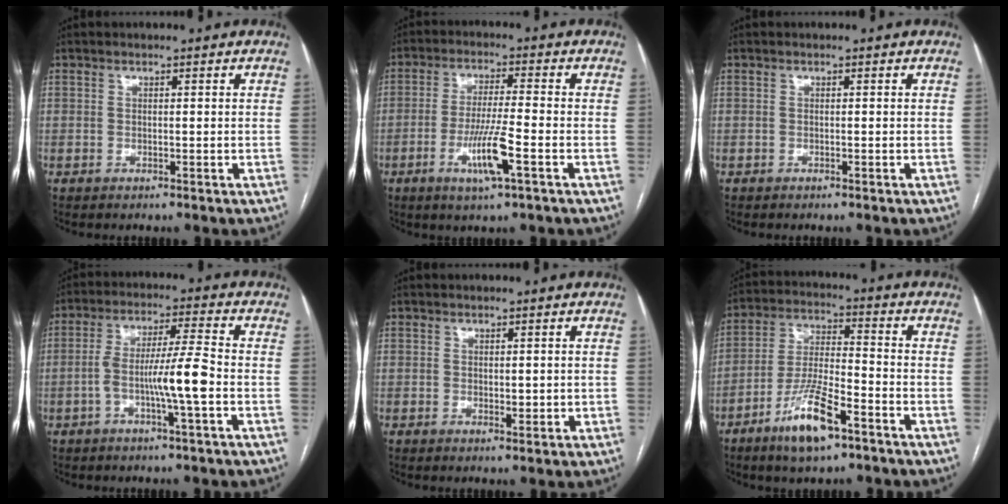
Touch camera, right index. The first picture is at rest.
{"total": 7.9, "force": [-3.1, 0.0, 7.2], "torque": [-0.138, -0.012, -0.057]}
{"total": 0.0}
{"total": 8.4, "force": [-2.4, -0.3, 8.1], "torque": [-0.152, 0.011, -0.043]}
{"total": 1.5, "force": [0.1, 0.8, 1.2], "torque": [-0.017, -0.005, 0.005]}
{"total": 10.9, "force": [-6.5, 2.4, 8.4], "torque": [-0.171, -0.008, -0.118]}